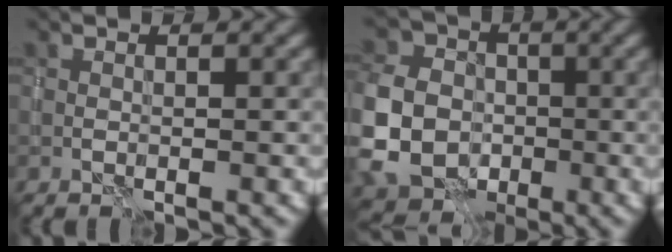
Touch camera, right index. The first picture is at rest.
{"total": 10.0, "force": [-2.0, 8.3, 5.2], "torque": [-0.123, -0.014, -0.051]}